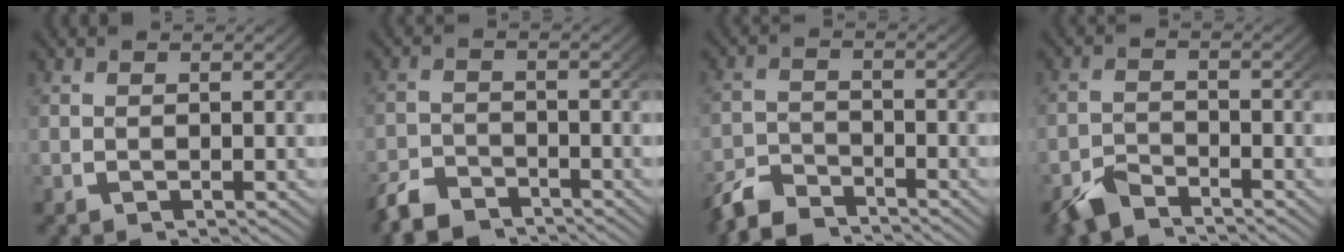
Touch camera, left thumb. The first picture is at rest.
{"total": 4.3, "force": [-3.9, 1.4, 0.9], "torque": [-0.018, -0.018, -0.068]}
{"total": 4.7, "force": [-4.4, 1.4, 1.1], "torque": [-0.021, -0.016, -0.081]}
{"total": 3.4, "force": [-3.2, 1.0, 0.8], "torque": [-0.010, -0.009, -0.063]}